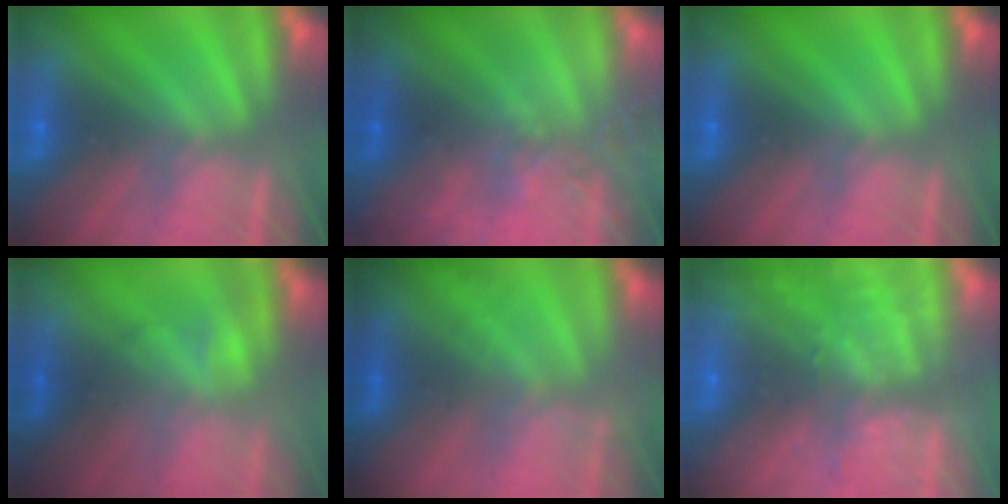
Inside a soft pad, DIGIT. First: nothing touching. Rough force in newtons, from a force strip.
{"total": 2.3}
{"total": 0.0}
{"total": 1.8}
{"total": 1.7}
{"total": 8.6}